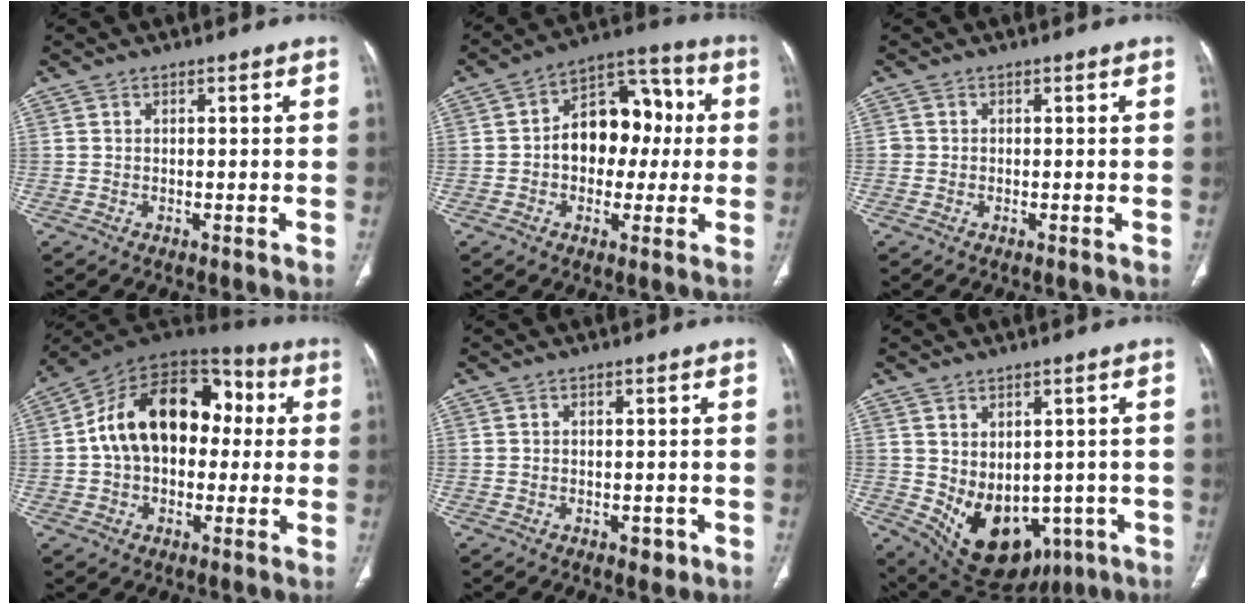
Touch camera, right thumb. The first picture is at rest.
{"total": 14.2, "force": [0.4, 9.9, 10.1], "torque": [-0.103, 0.039, -0.001]}
{"total": 0.7, "force": [-0.1, 0.7, 0.1], "torque": [0.004, 0.005, -0.001]}
{"total": 20.5, "force": [1.8, 13.8, 15.1], "torque": [-0.218, 0.048, 0.020]}
{"total": 2.0, "force": [-0.9, 1.4, 1.1], "torque": [-0.006, 0.002, -0.007]}
{"total": 15.4, "force": [-4.2, 10.8, 10.1], "torque": [-0.136, 0.003, -0.025]}